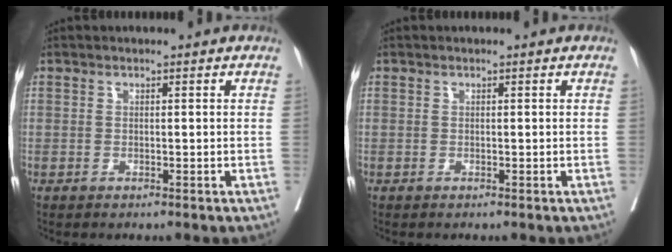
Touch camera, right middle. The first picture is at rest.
{"total": 0.0}